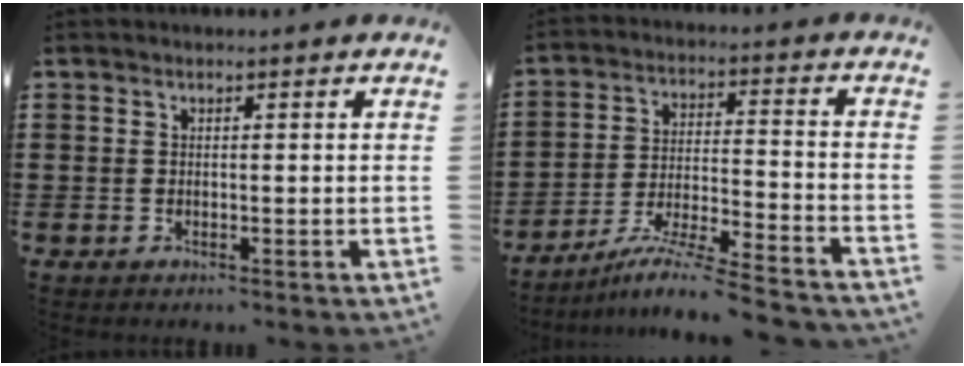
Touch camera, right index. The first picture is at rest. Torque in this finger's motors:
{"motor_torque": [2.09, 0.05, 0.12, 0.05]}